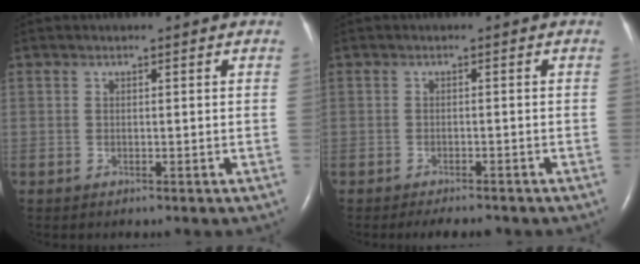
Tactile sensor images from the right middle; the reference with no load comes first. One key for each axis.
{"total": 3.9, "fx": -3.4, "fy": 0.9, "fz": 1.7, "tx": -0.020, "ty": -0.005, "tz": -0.045}